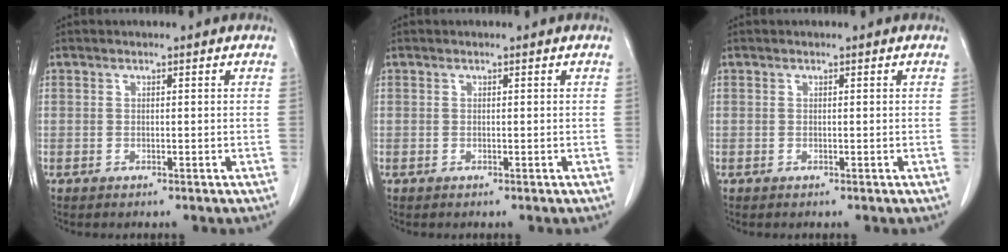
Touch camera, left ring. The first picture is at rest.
{"total": 0.0}
{"total": 0.0}